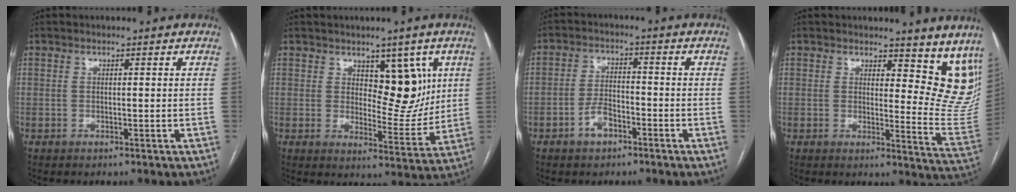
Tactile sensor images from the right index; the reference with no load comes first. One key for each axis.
{"total": 10.3, "fx": 4.1, "fy": 4.5, "fz": 8.2, "tx": -0.110, "ty": 0.000, "tz": 0.072}
{"total": 4.5, "fx": -2.5, "fy": 2.4, "fz": 2.9, "tx": -0.059, "ty": 0.009, "tz": -0.045}
{"total": 13.1, "fx": 11.3, "fy": 4.8, "fz": 4.6, "tx": -0.012, "ty": -0.054, "tz": 0.102}